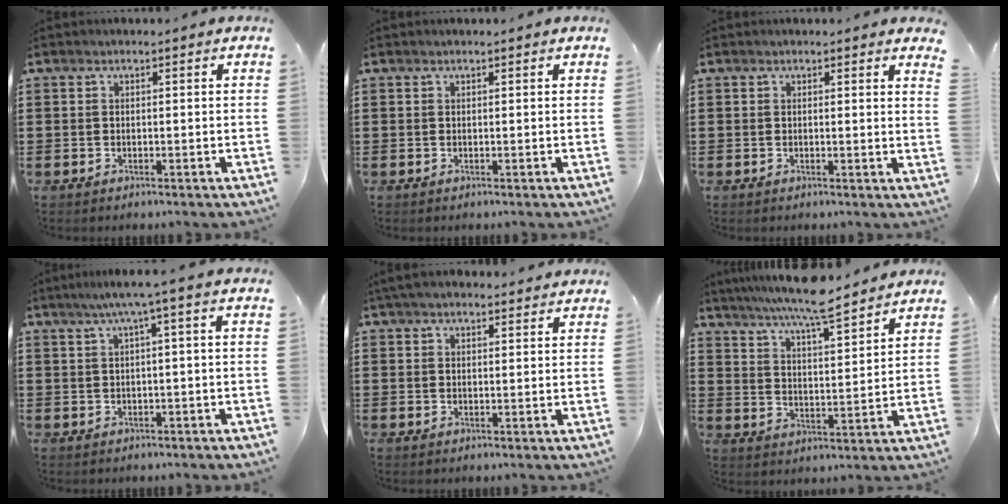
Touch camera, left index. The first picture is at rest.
{"total": 0.0}
{"total": 1.0, "force": [0.8, -0.1, 0.5], "torque": [-0.005, -0.005, 0.014]}
{"total": 3.2, "force": [0.5, -0.4, 3.2], "torque": [-0.059, -0.004, 0.005]}
{"total": 3.1, "force": [2.7, 0.9, 1.1], "torque": [-0.028, 0.000, 0.052]}
{"total": 7.1, "force": [6.4, -0.1, 3.1], "torque": [-0.080, -0.035, 0.110]}